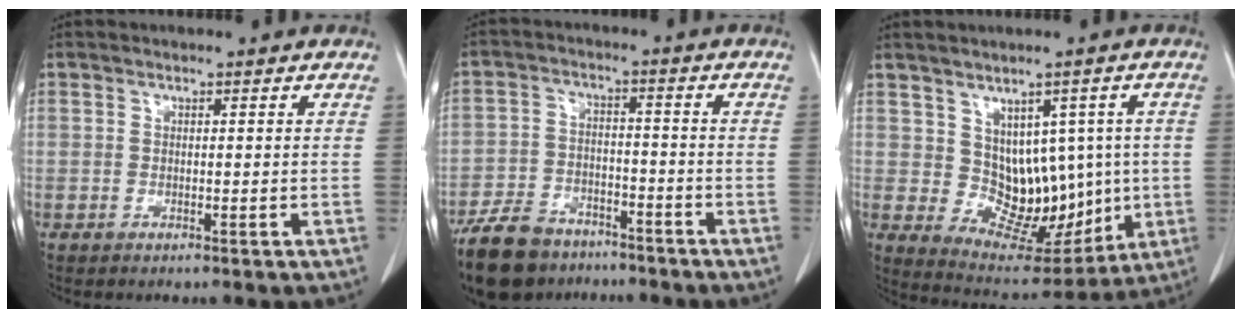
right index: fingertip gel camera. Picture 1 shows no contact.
{"total": 11.8, "force": [-9.3, 6.0, 4.2], "torque": [-0.087, -0.001, -0.152]}
{"total": 10.7, "force": [1.0, 7.8, 7.2], "torque": [-0.081, 0.027, 0.049]}